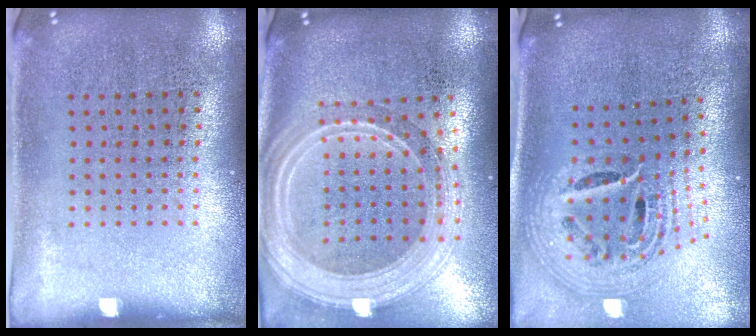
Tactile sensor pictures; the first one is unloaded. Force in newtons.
{"total": 2.8, "press": 2.4, "slide": 1.6}
{"total": 2.6, "press": 1.9, "slide": 1.9}